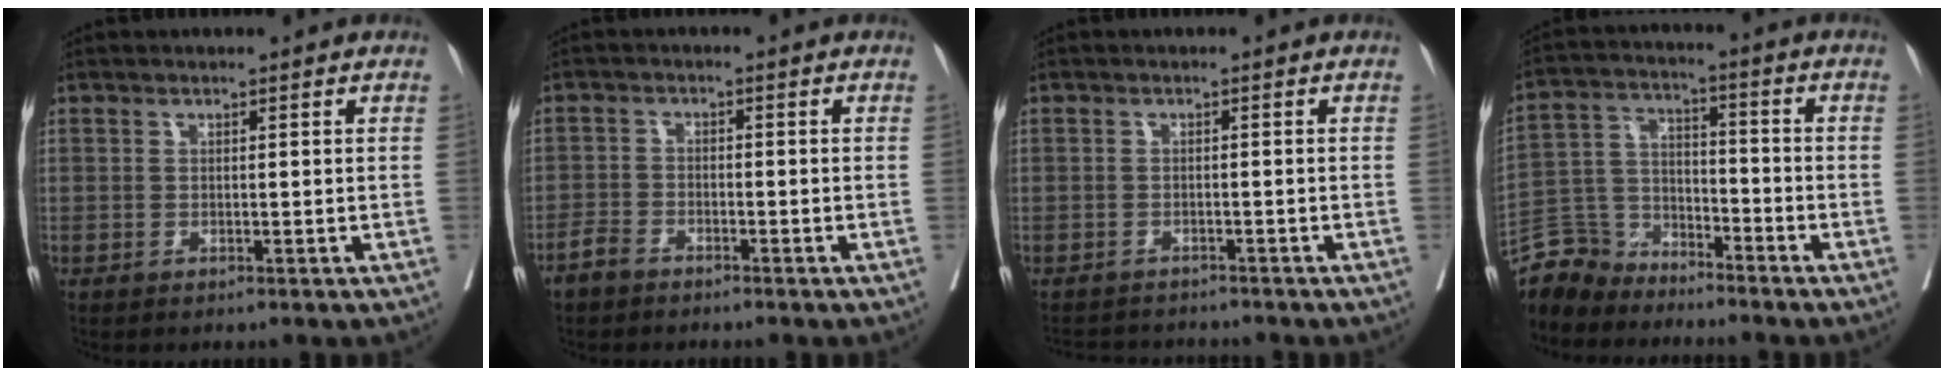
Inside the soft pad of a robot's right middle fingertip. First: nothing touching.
{"total": 2.3, "force": [-2.0, 0.9, 0.4], "torque": [-0.016, 0.005, -0.041]}
{"total": 5.4, "force": [-5.2, 1.3, 0.4], "torque": [-0.001, 0.000, -0.074]}
{"total": 7.3, "force": [-6.7, 2.6, -1.2], "torque": [0.018, 0.021, -0.140]}